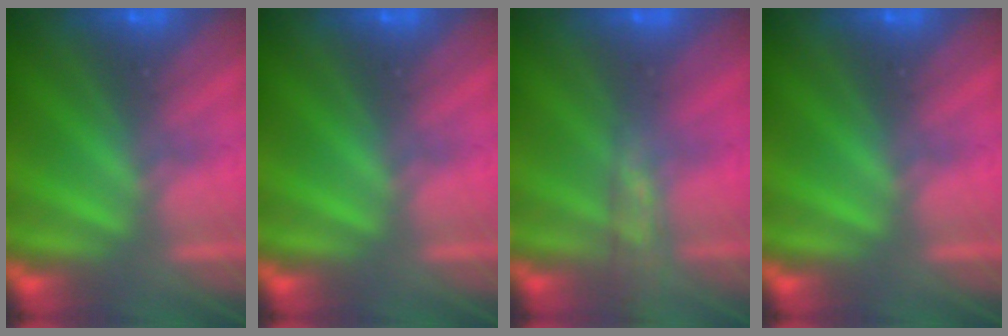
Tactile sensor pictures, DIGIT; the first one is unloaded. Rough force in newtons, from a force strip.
{"total": 0.0}
{"total": 2.8}
{"total": 0.0}